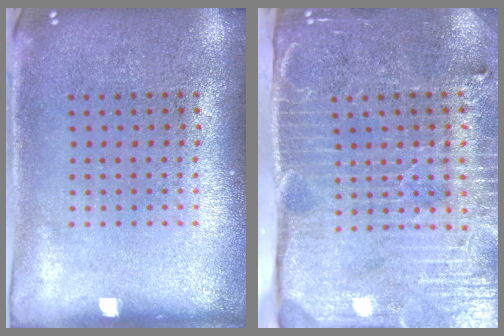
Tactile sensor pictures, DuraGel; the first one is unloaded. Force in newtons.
{"total": 4.6, "press": 3.9, "slide": 2.5}